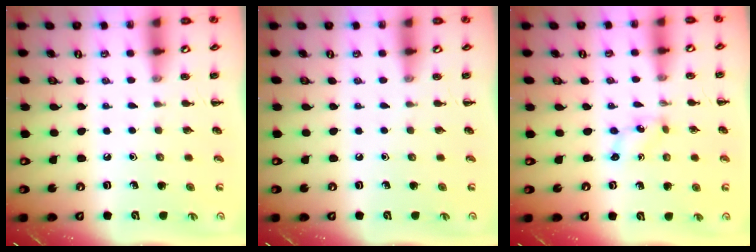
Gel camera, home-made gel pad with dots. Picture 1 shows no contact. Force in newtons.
{"total": 0.0}
{"total": 0.8, "press": 0.8, "slide": 0.3}